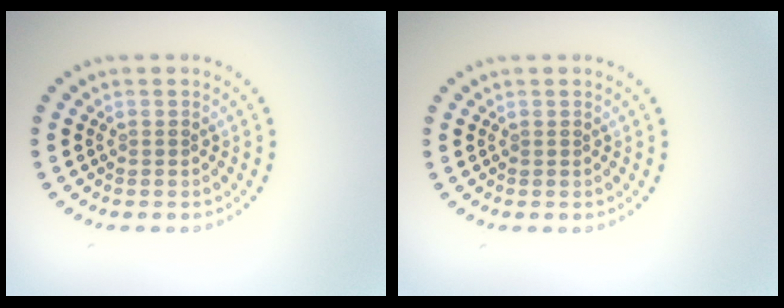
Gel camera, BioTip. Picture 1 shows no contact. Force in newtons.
{"total": 0.0}